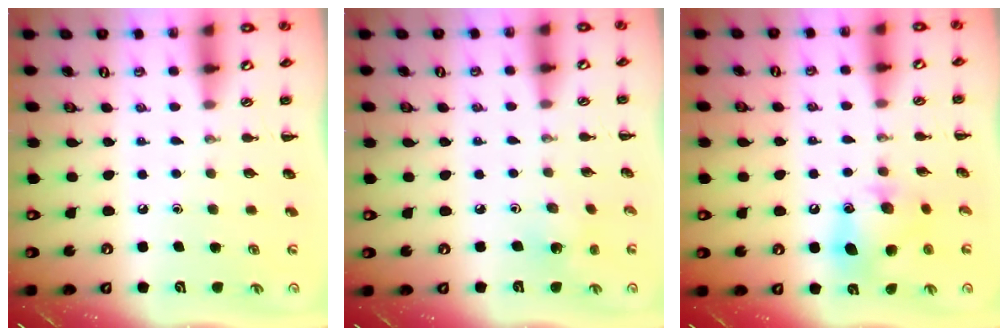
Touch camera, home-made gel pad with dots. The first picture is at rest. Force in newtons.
{"total": 1.6, "press": 1.5, "slide": 0.5}
{"total": 11.4, "press": 11.3, "slide": 1.7}